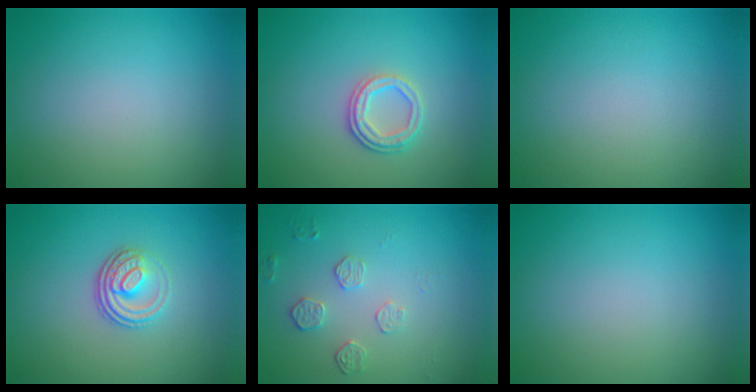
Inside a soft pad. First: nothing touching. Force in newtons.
{"total": 2.6, "press": 2.3, "slide": 1.3}
{"total": 0.0}
{"total": 3.5, "press": 2.5, "slide": 2.4}
{"total": 1.8, "press": 1.2, "slide": 1.3}
{"total": 0.0}